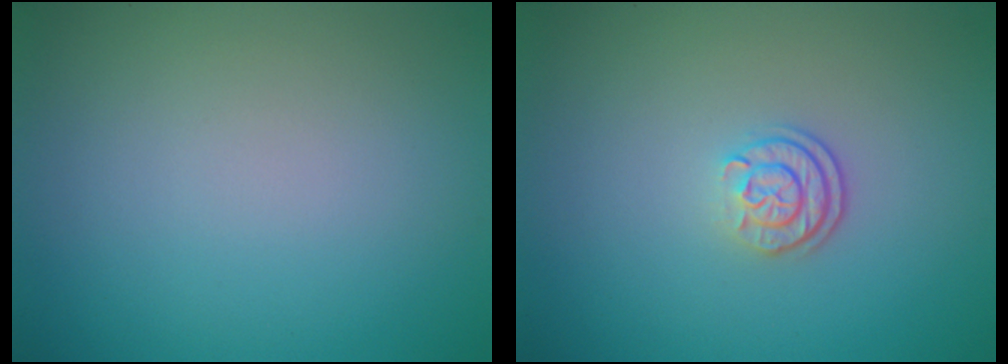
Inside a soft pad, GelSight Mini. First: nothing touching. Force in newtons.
{"total": 2.1, "press": 1.8, "slide": 1.2}